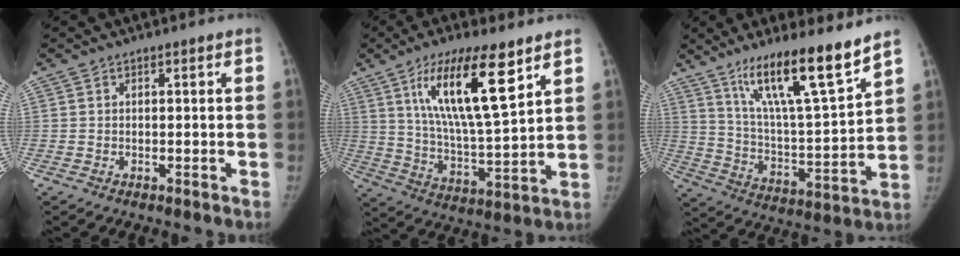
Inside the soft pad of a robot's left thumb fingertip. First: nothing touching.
{"total": 17.5, "force": [8.8, 4.3, 14.6], "torque": [-0.249, -0.042, 0.161]}
{"total": 17.9, "force": [12.6, 2.3, 12.5], "torque": [-0.190, -0.077, 0.224]}